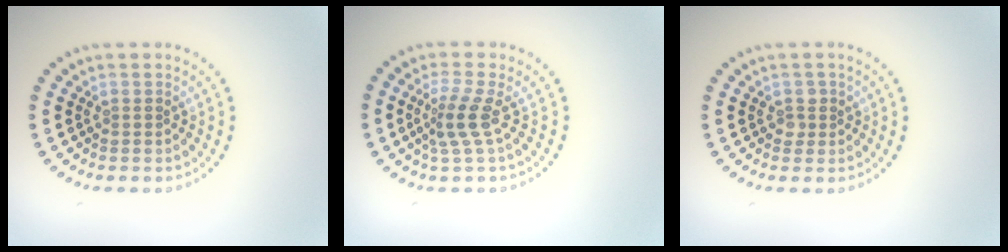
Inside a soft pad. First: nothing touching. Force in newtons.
{"total": 2.7, "press": 1.9, "slide": 1.9}
{"total": 1.1, "press": 1.1, "slide": 0.3}